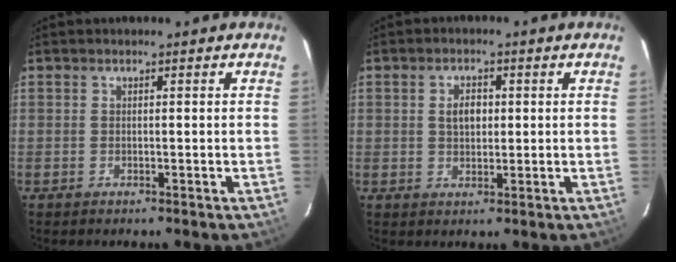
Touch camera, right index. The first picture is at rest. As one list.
[{"total": 3.7, "force": [0.6, 2.4, 2.7], "torque": [-0.046, 0.008, 0.014]}]